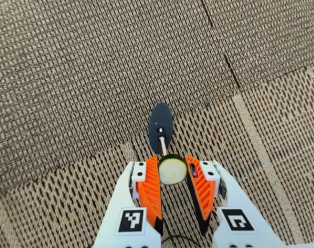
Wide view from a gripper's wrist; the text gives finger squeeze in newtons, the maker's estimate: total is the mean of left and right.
{"total": 7.6, "left": 7.3, "right": 7.9}